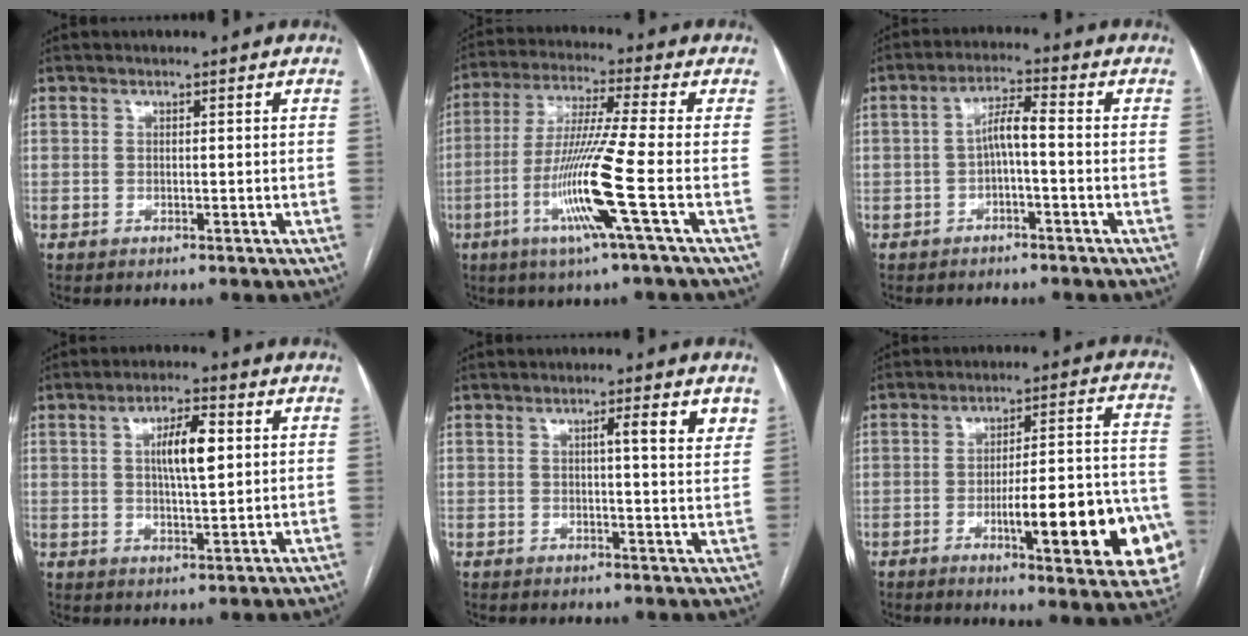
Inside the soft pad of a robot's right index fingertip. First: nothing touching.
{"total": 12.4, "force": [-4.2, -2.1, 11.5], "torque": [-0.230, -0.022, -0.086]}
{"total": 4.3, "force": [-0.7, 0.7, 4.2], "torque": [-0.078, 0.018, -0.011]}
{"total": 6.7, "force": [1.5, 1.5, 6.4], "torque": [-0.114, 0.008, 0.027]}
{"total": 4.8, "force": [2.3, 0.2, 4.2], "torque": [-0.050, -0.004, 0.026]}
{"total": 19.3, "force": [-6.6, 3.2, 17.9], "torque": [-0.168, 0.018, -0.076]}